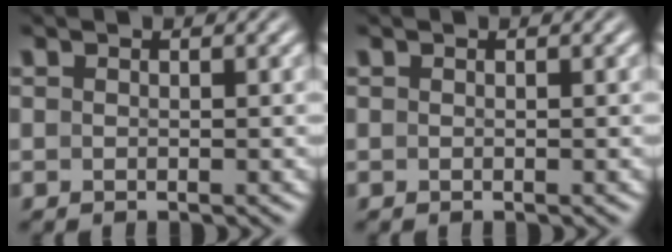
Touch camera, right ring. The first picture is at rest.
{"total": 0.0}